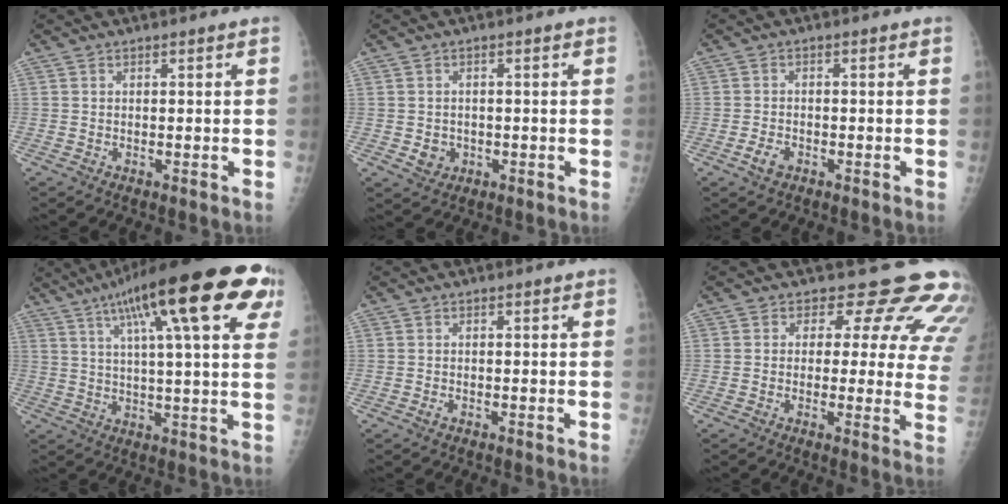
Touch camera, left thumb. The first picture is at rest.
{"total": 3.0, "force": [-0.6, 2.7, 1.1], "torque": [-0.005, 0.003, -0.001]}
{"total": 2.6, "force": [-1.4, 1.7, 1.5], "torque": [-0.028, 0.005, -0.023]}
{"total": 24.9, "force": [12.0, 5.6, 21.1], "torque": [-0.309, 0.007, 0.168]}
{"total": 0.7, "force": [-0.4, 0.4, 0.4], "torque": [-0.008, 0.000, -0.007]}
{"total": 14.8, "force": [10.8, 7.4, 7.0], "torque": [-0.024, -0.049, 0.094]}